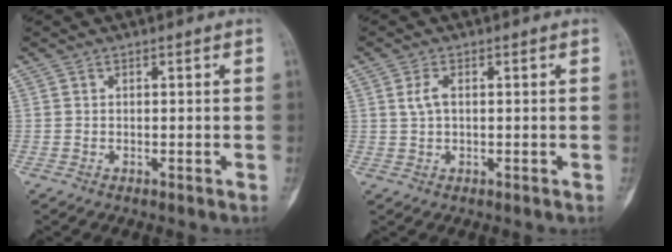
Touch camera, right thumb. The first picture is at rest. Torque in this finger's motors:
{"motor_torque": [-0.01, 0.02, 0.08, -0.13, 0.00]}